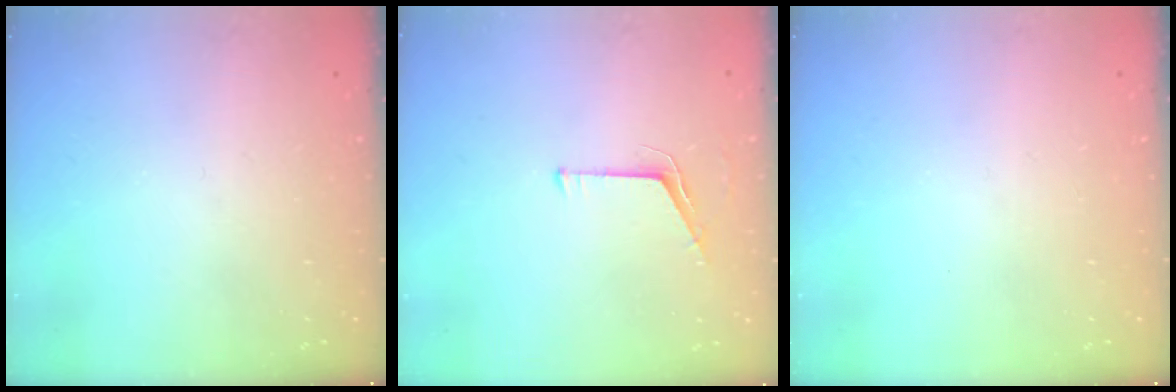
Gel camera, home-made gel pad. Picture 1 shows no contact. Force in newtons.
{"total": 4.6, "press": 4.5, "slide": 0.3}
{"total": 0.0}